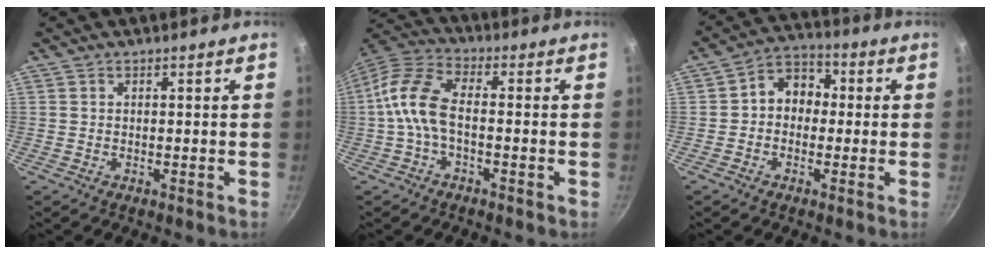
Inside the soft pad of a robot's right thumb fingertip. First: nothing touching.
{"total": 9.4, "force": [-1.9, 5.0, 7.8], "torque": [-0.162, 0.035, -0.054]}
{"total": 7.8, "force": [0.1, 6.4, 4.6], "torque": [-0.029, 0.024, -0.018]}